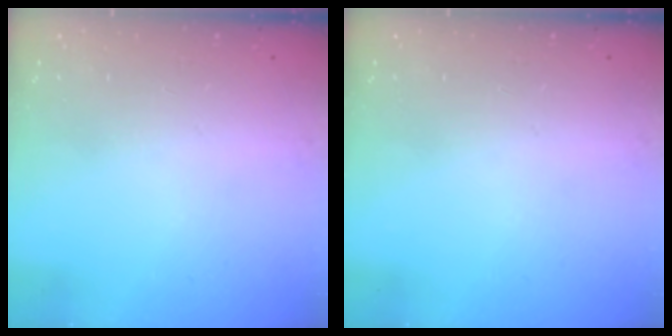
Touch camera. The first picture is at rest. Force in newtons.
{"total": 0.0}